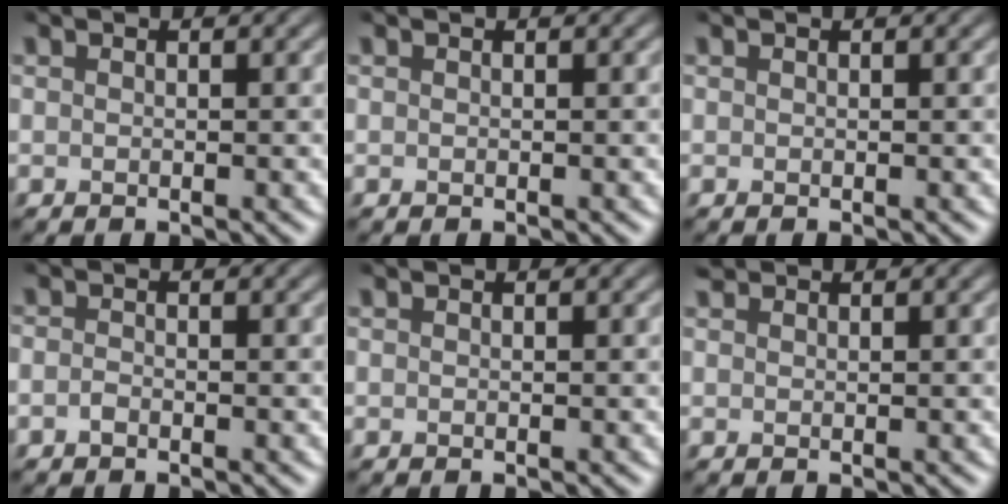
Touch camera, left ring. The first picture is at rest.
{"total": 0.0}
{"total": 0.0}
{"total": 0.8, "force": [-0.5, 0.3, 0.5], "torque": [-0.010, 0.000, -0.012]}
{"total": 0.0}
{"total": 0.5, "force": [0.5, 0.1, 0.0], "torque": [0.000, 0.002, 0.012]}